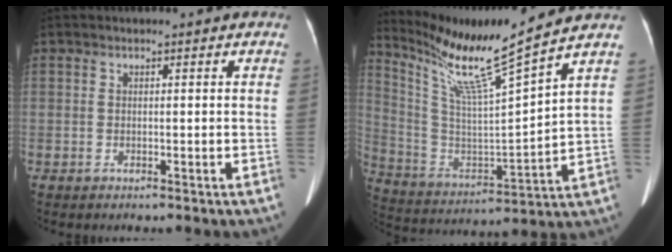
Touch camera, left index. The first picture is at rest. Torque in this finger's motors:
{"motor_torque": [-0.13, -0.47, 0.01, 0.01]}